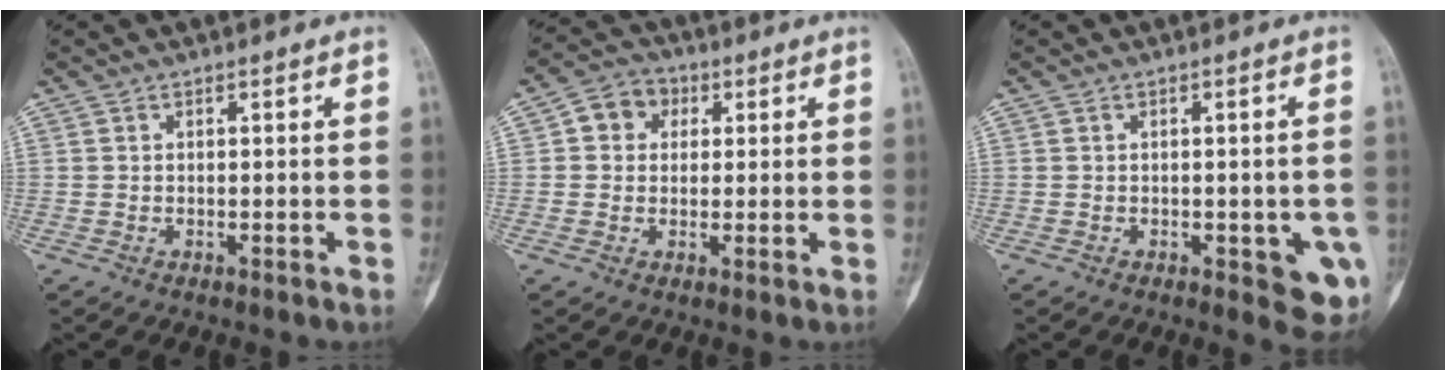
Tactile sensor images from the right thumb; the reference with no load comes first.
{"total": 6.3, "force": [1.5, 5.5, 2.7], "torque": [-0.015, 0.008, 0.015]}
{"total": 7.4, "force": [-2.2, 3.1, 6.3], "torque": [-0.043, -0.005, -0.021]}